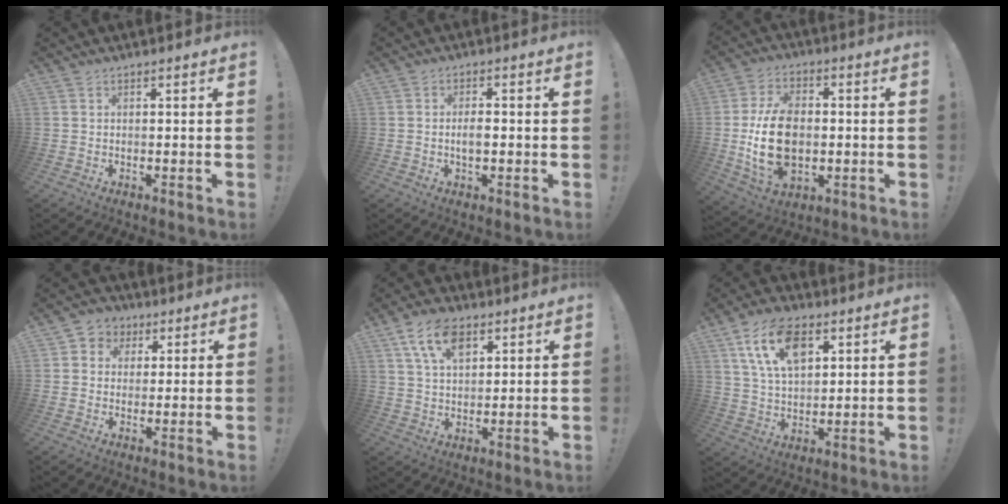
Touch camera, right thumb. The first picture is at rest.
{"total": 3.3, "force": [-0.7, 1.4, 2.9], "torque": [-0.038, 0.001, -0.016]}
{"total": 17.9, "force": [-1.6, 12.0, 13.2], "torque": [-0.244, 0.003, -0.023]}
{"total": 5.4, "force": [0.9, 5.2, 1.2], "torque": [-0.014, 0.001, 0.018]}
{"total": 11.3, "force": [5.7, 6.5, 7.3], "torque": [-0.129, -0.003, 0.107]}
{"total": 15.1, "force": [6.8, 8.7, 10.3], "torque": [-0.176, -0.006, 0.126]}